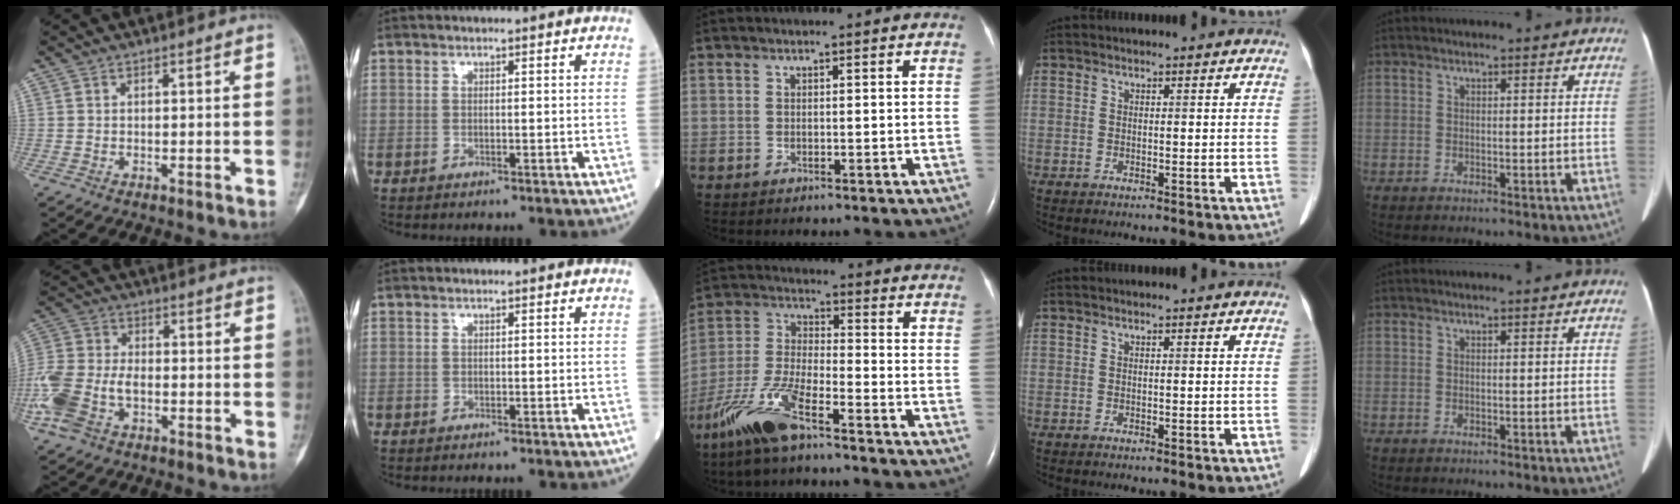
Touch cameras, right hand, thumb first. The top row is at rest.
{"thumb": {"total": 12.6, "force": [-4.3, 7.7, 9.0], "torque": [-0.214, 0.021, -0.086]}, "middle": {"total": 11.7, "force": [-8.0, 2.4, 8.1], "torque": [-0.190, -0.018, -0.160]}}